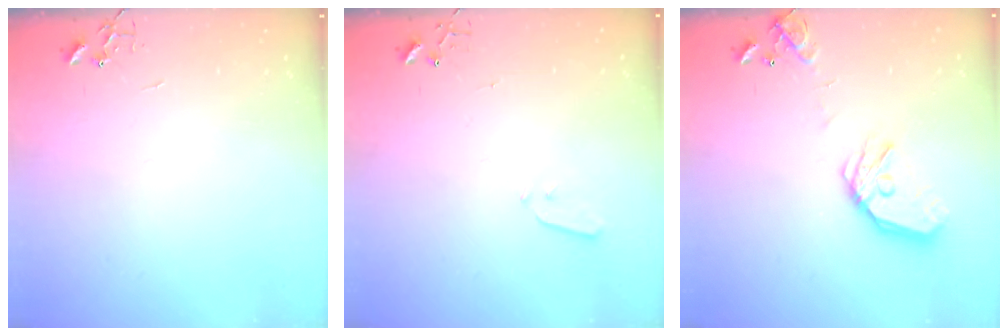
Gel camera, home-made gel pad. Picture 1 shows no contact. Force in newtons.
{"total": 3.0, "press": 2.9, "slide": 0.7}
{"total": 15.6, "press": 15.5, "slide": 1.7}